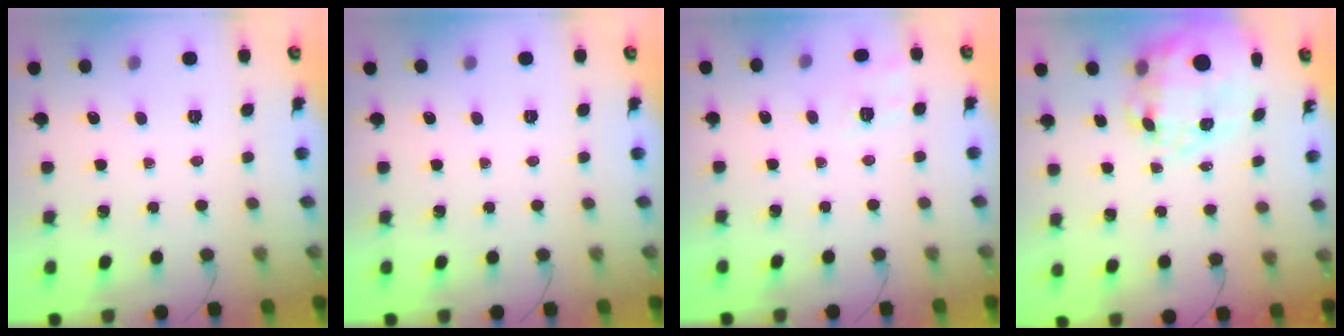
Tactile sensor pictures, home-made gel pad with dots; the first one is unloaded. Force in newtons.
{"total": 0.0}
{"total": 7.4, "press": 7.1, "slide": 2.2}
{"total": 13.0, "press": 12.7, "slide": 2.7}